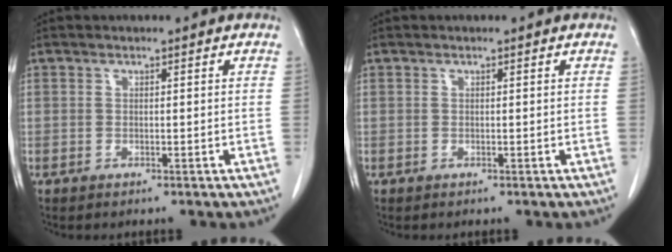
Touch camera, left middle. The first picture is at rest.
{"total": 0.0}